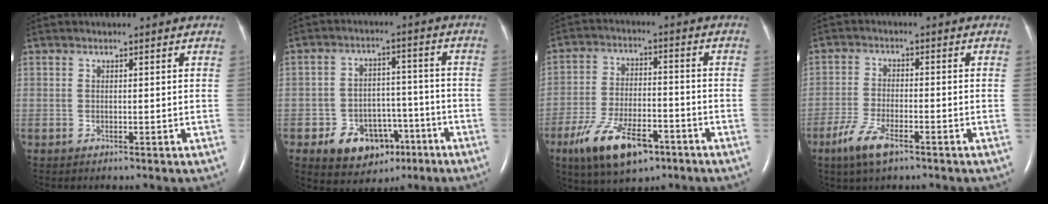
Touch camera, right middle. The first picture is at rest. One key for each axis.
{"total": 9.6, "fx": -4.9, "fy": 6.7, "fz": 4.9, "tx": -0.077, "ty": 0.020, "tz": -0.066}
{"total": 12.6, "fx": -7.3, "fy": 5.0, "fz": 9.0, "tx": -0.173, "ty": -0.005, "tz": -0.120}
{"total": 6.2, "fx": -3.9, "fy": 1.6, "fz": 4.5, "tx": -0.103, "ty": -0.009, "tz": -0.072}